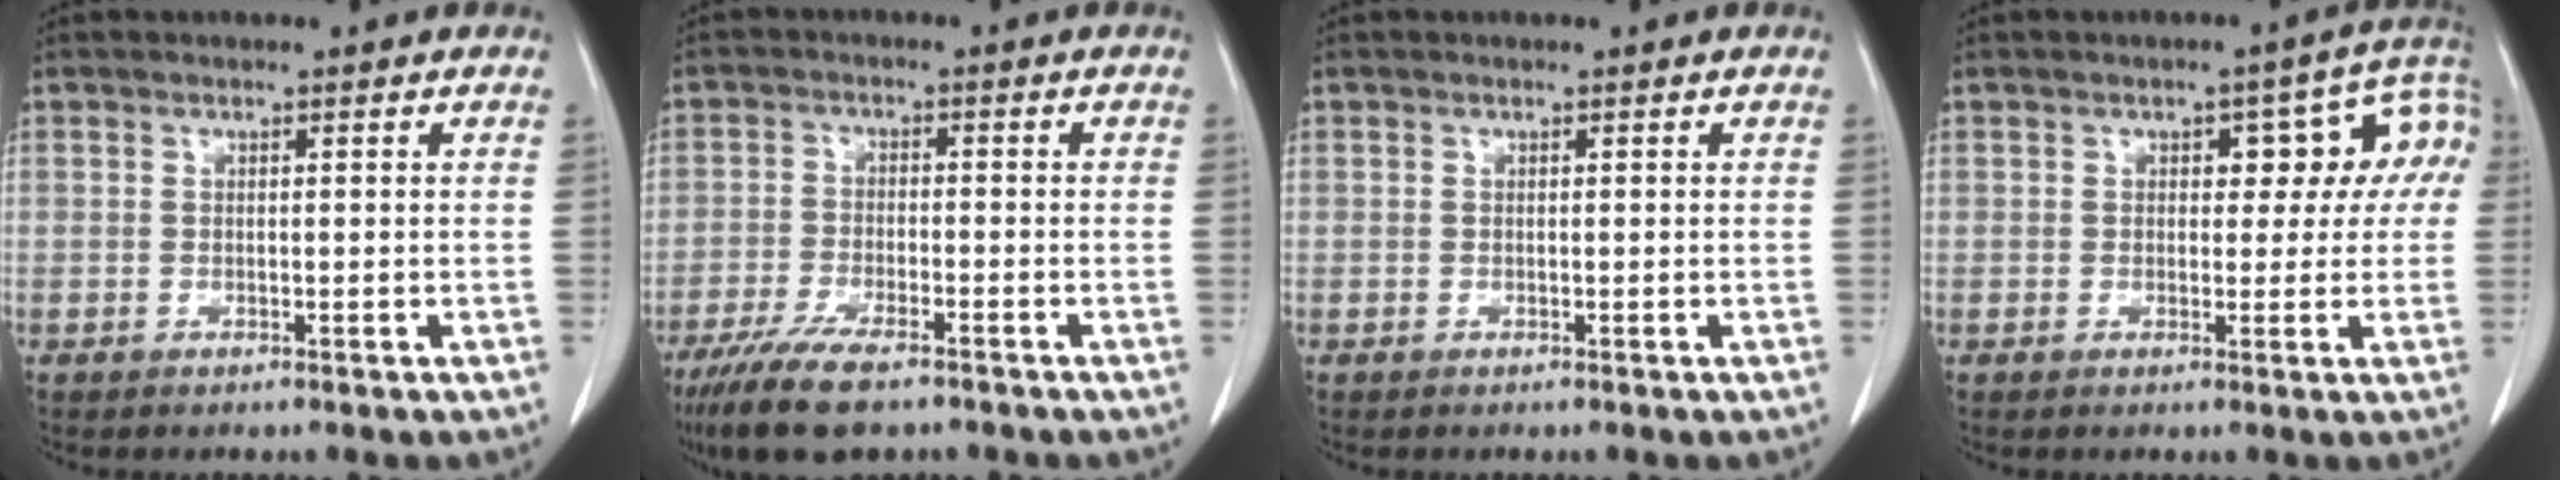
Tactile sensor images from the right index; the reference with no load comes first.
{"total": 9.9, "force": [-7.3, 2.5, 6.2], "torque": [-0.109, -0.020, -0.121]}
{"total": 0.0}
{"total": 7.5, "force": [1.5, 4.1, 6.1], "torque": [-0.058, 0.043, 0.017]}